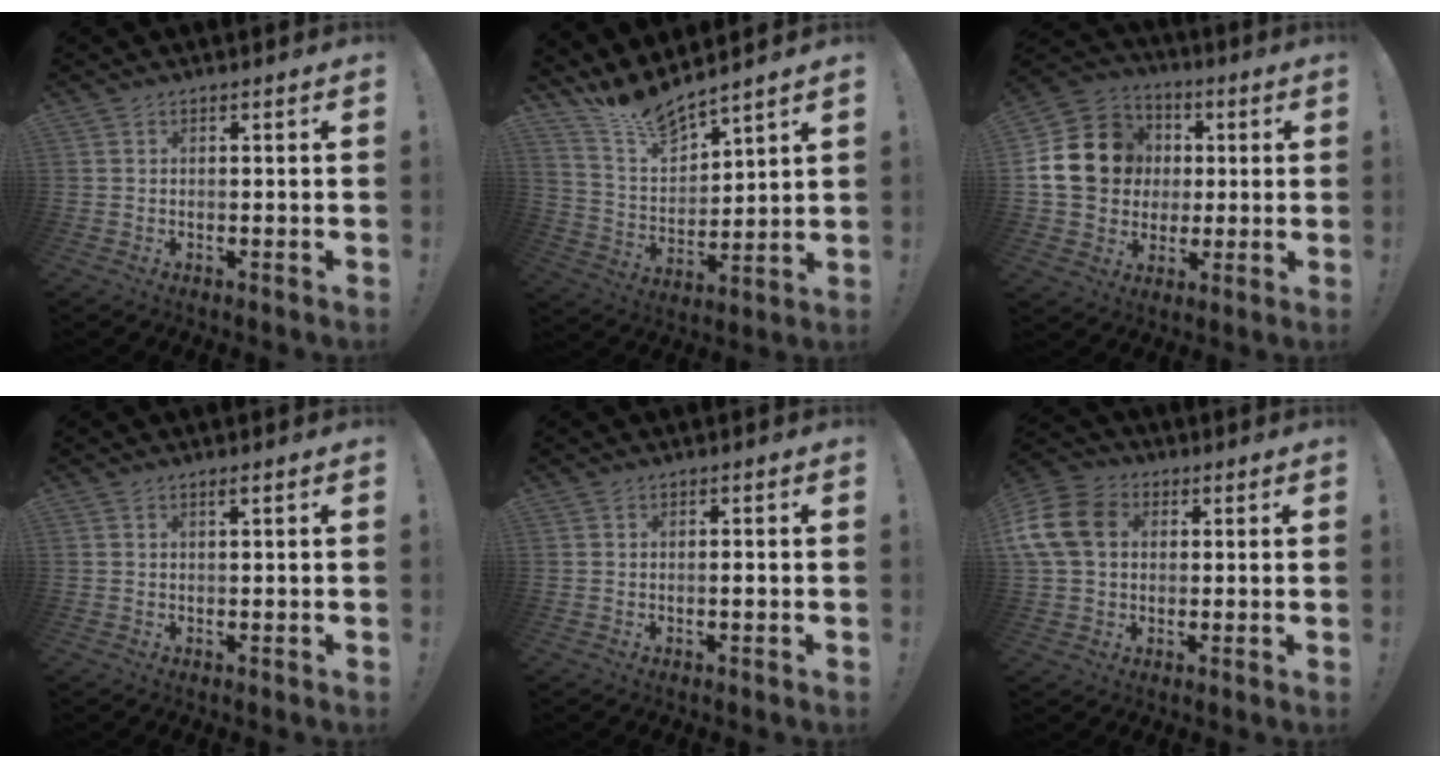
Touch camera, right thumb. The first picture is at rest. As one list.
[{"total": 11.3, "force": [10.7, 1.8, 3.0], "torque": [-0.082, -0.090, 0.195]}, {"total": 18.0, "force": [2.4, 15.8, 8.2], "torque": [-0.114, 0.006, 0.069]}, {"total": 1.1, "force": [0.6, -0.1, 0.9], "torque": [-0.014, -0.002, 0.009]}, {"total": 0.8, "force": [-0.4, 0.0, 0.7], "torque": [-0.004, -0.003, -0.010]}, {"total": 14.6, "force": [2.6, 11.5, 8.6], "torque": [-0.167, 0.002, 0.052]}]